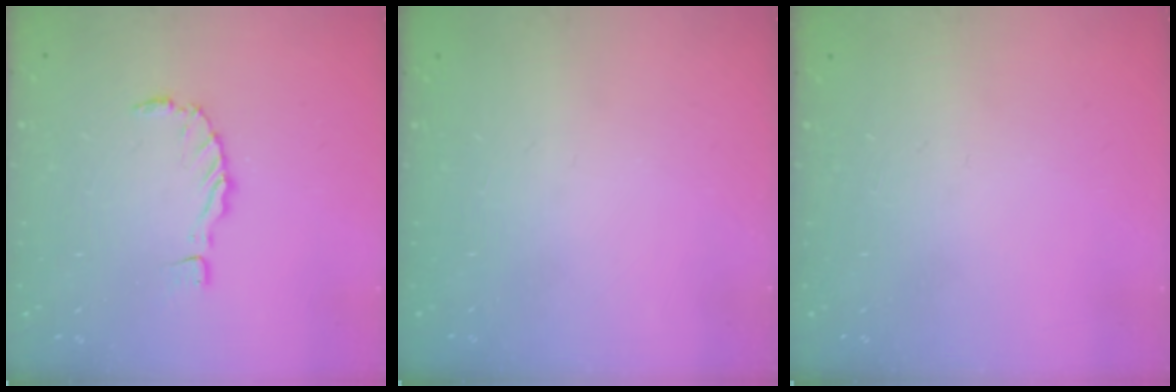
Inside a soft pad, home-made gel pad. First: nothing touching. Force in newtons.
{"total": 1.6, "press": 1.5, "slide": 0.2}
{"total": 0.0}